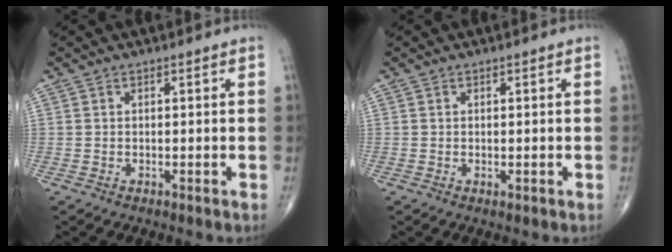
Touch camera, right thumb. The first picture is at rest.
{"total": 0.6, "force": [-0.1, 0.3, 0.6], "torque": [-0.012, -0.004, 0.000]}